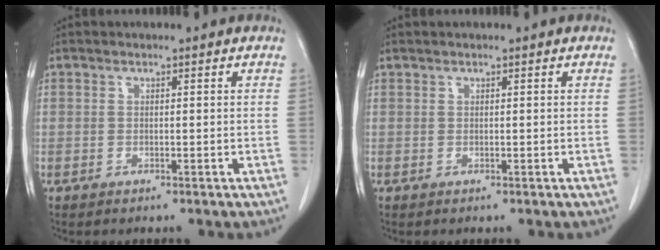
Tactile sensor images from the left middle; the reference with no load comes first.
{"total": 0.0}